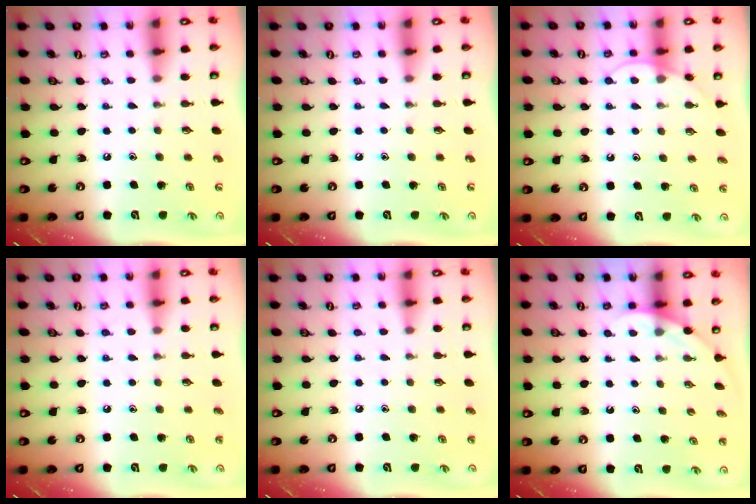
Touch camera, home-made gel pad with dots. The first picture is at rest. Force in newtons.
{"total": 0.0}
{"total": 5.6, "press": 5.6, "slide": 0.4}
{"total": 5.0, "press": 5.0, "slide": 0.5}
{"total": 3.3, "press": 3.2, "slide": 0.7}
{"total": 2.2, "press": 2.2, "slide": 0.0}